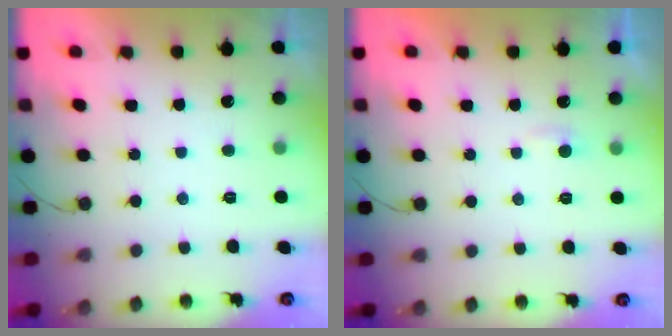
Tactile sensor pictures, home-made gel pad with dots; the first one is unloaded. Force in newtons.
{"total": 2.2, "press": 2.2, "slide": 0.2}